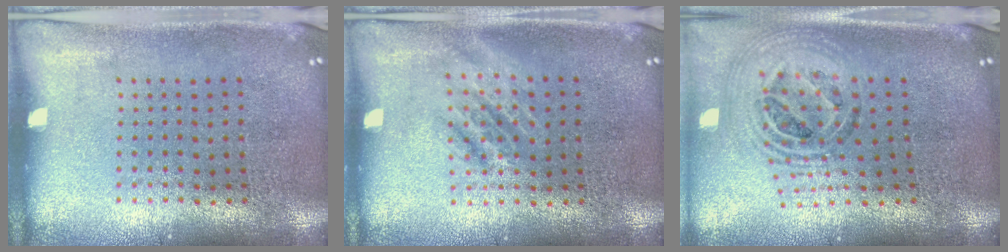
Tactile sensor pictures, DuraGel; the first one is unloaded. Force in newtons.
{"total": 1.1, "press": 1.1, "slide": 0.2}
{"total": 1.6, "press": 1.4, "slide": 0.8}